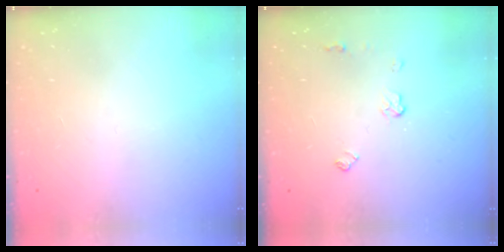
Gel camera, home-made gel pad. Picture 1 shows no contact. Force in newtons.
{"total": 4.6, "press": 4.6, "slide": 0.7}